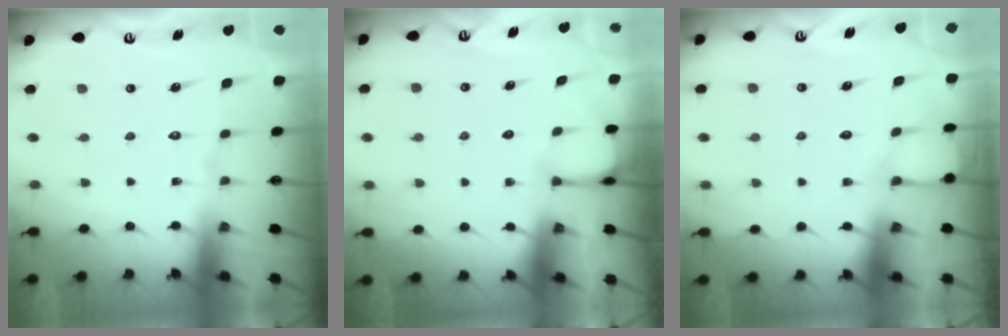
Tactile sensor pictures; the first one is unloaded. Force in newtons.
{"total": 2.0, "press": 2.0, "slide": 0.2}
{"total": 4.3, "press": 4.3, "slide": 0.4}